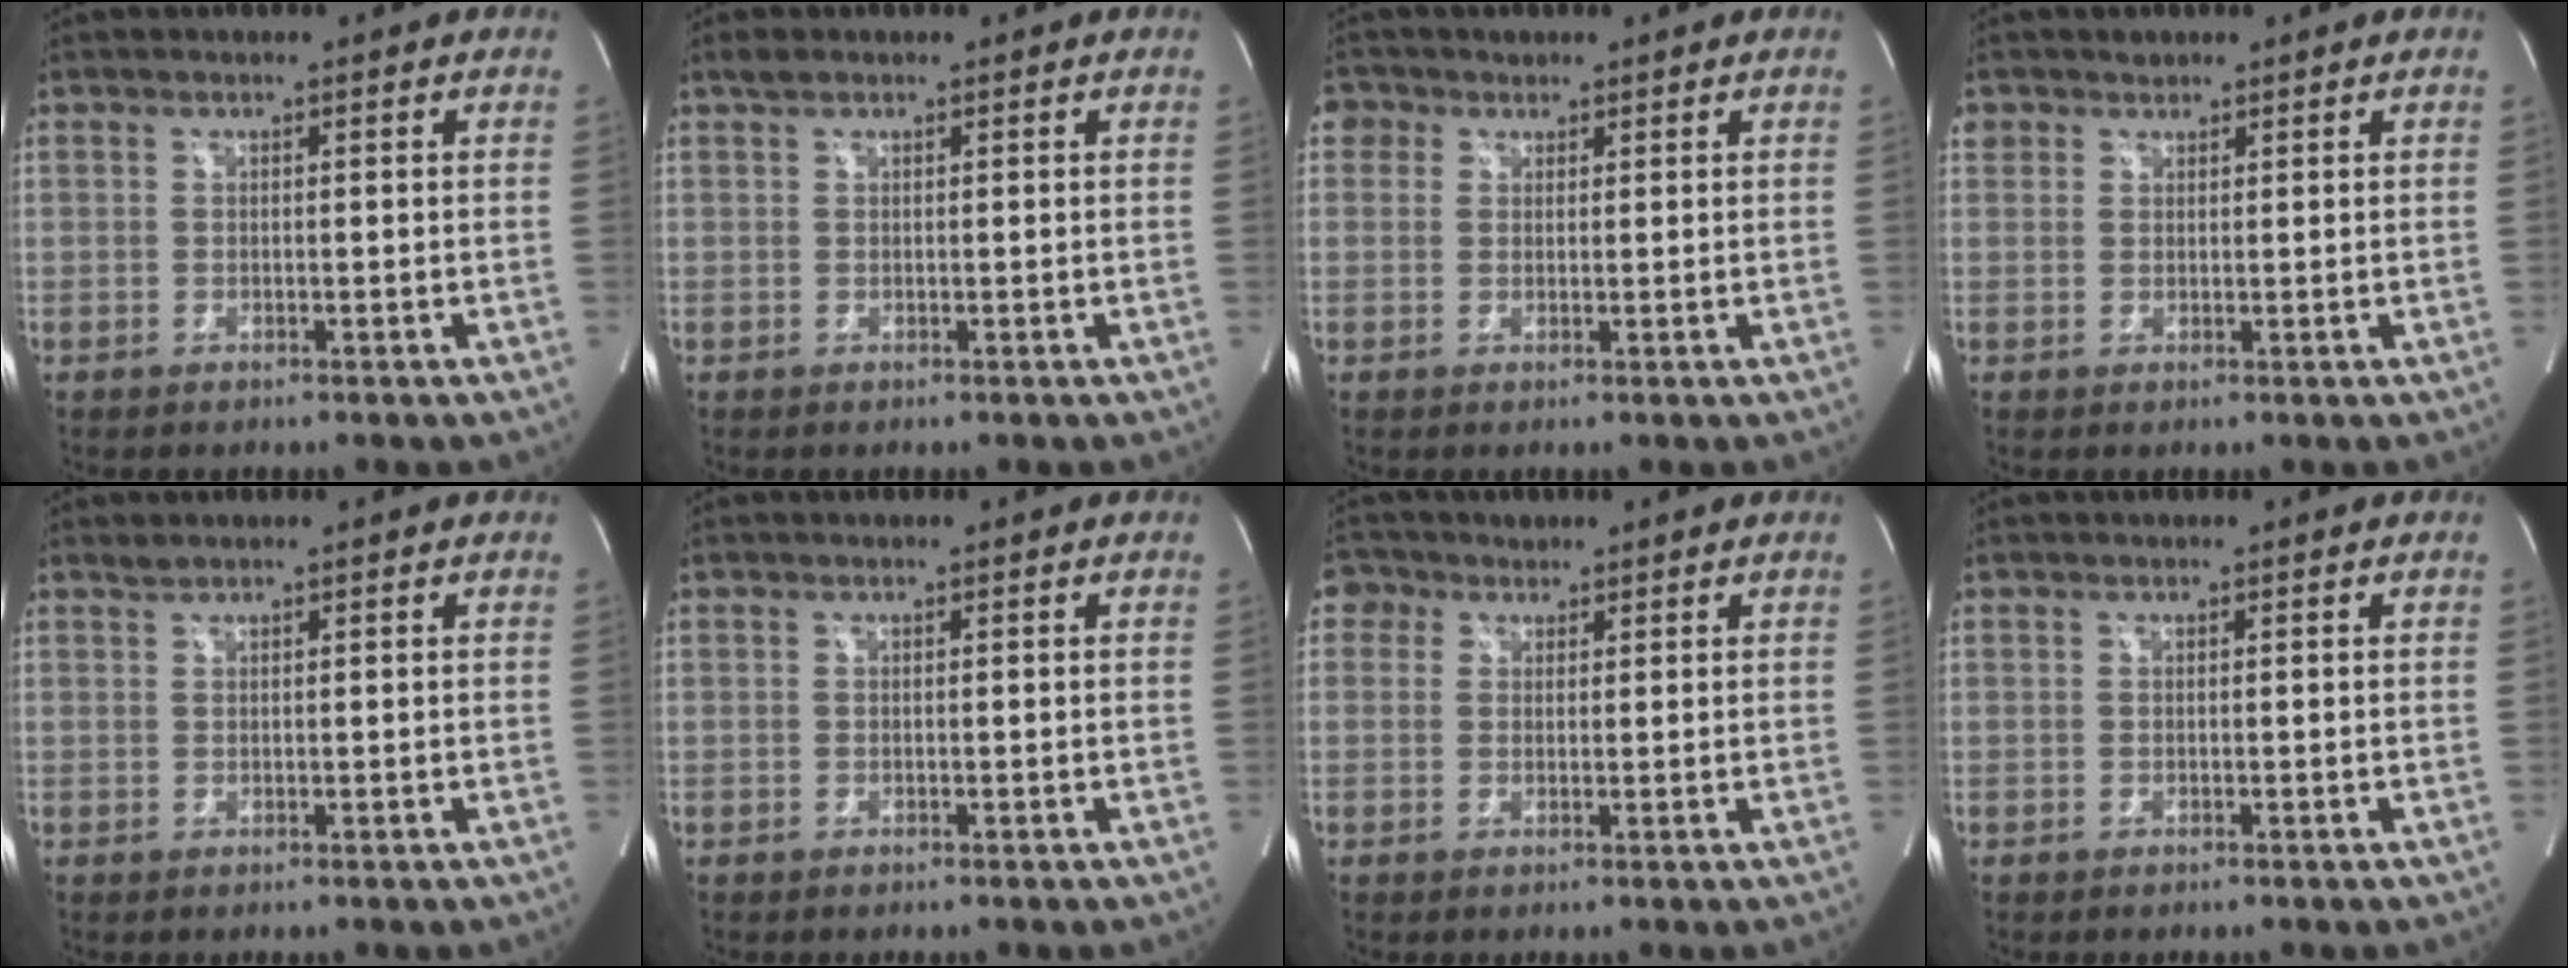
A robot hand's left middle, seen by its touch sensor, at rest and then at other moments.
{"total": 0.9, "force": [0.7, 0.4, 0.4], "torque": [-0.011, 0.011, 0.015]}
{"total": 2.7, "force": [1.4, 2.3, 0.2], "torque": [0.003, 0.011, 0.019]}
{"total": 1.9, "force": [1.2, 1.5, -0.1], "torque": [0.009, 0.006, 0.019]}
{"total": 0.6, "force": [0.6, -0.1, 0.0], "torque": [-0.004, 0.003, 0.015]}
{"total": 0.0}
{"total": 2.9, "force": [1.5, 2.5, 0.1], "torque": [0.001, 0.013, 0.022]}
{"total": 0.0}